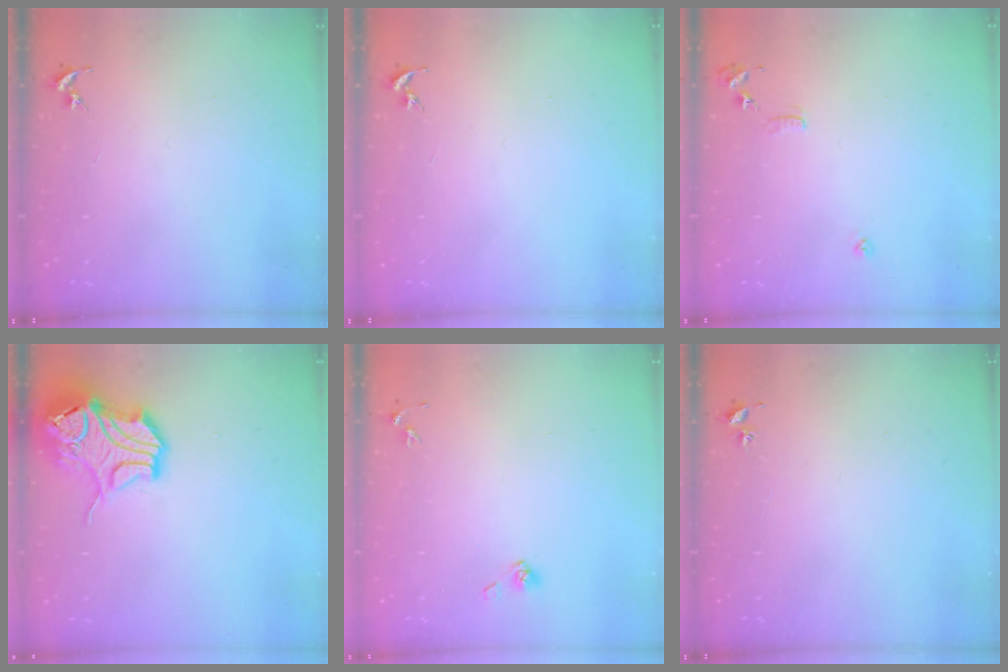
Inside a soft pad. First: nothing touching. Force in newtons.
{"total": 0.0}
{"total": 7.4, "press": 7.4, "slide": 0.7}
{"total": 15.7, "press": 15.6, "slide": 2.3}
{"total": 3.8, "press": 3.4, "slide": 1.7}
{"total": 2.0, "press": 2.0, "slide": 0.3}